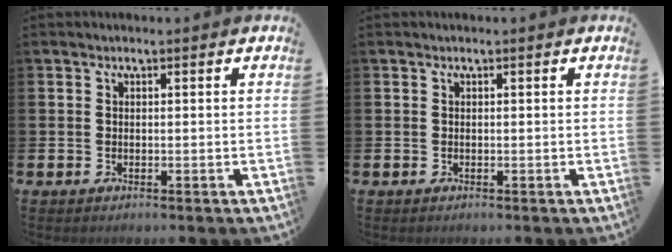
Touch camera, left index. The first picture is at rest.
{"total": 0.0}